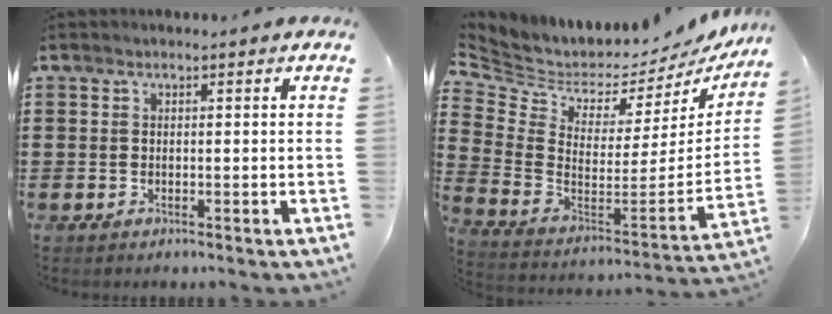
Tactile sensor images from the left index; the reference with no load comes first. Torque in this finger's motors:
{"motor_torque": [-0.70, 0.73, 0.02, -0.01]}